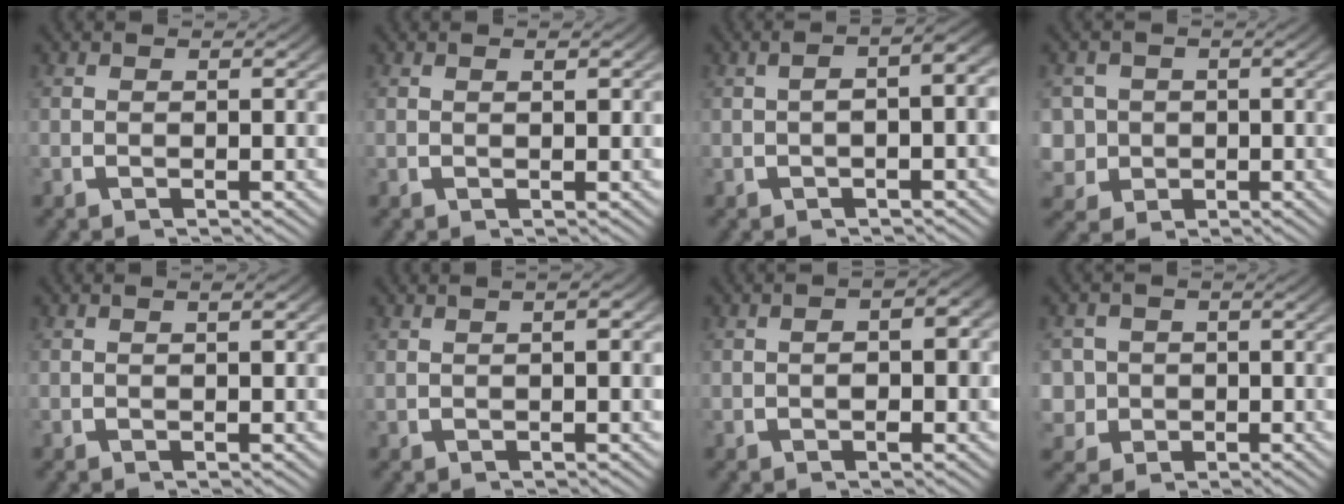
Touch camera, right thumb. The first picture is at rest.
{"total": 0.6, "force": [0.3, 0.1, 0.5], "torque": [-0.006, -0.001, 0.009]}
{"total": 4.8, "force": [0.4, 1.8, 4.4], "torque": [-0.054, 0.022, 0.001]}
{"total": 7.0, "force": [-1.0, 6.3, 2.7], "torque": [-0.067, -0.030, -0.008]}
{"total": 0.8, "force": [0.3, 0.1, 0.8], "torque": [-0.011, 0.001, 0.007]}
{"total": 2.3, "force": [0.9, 0.6, 2.0], "torque": [-0.021, 0.009, 0.016]}
{"total": 2.6, "force": [-0.2, 1.5, 2.1], "torque": [-0.028, -0.008, 0.004]}
{"total": 5.9, "force": [-0.8, 5.5, 2.2], "torque": [-0.052, -0.027, -0.006]}